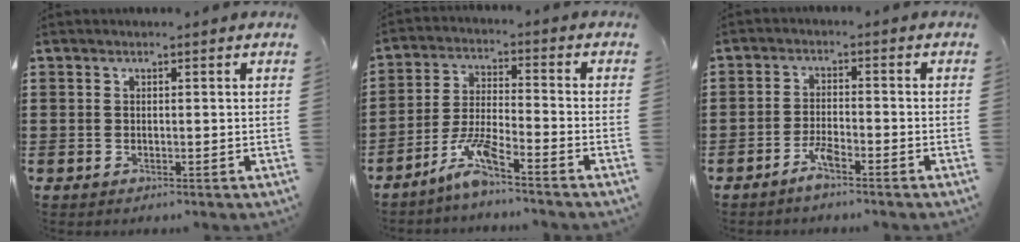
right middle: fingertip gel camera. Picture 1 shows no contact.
{"total": 6.9, "force": [-5.3, 0.5, 4.4], "torque": [-0.100, -0.012, -0.102]}
{"total": 3.1, "force": [-2.3, 0.3, 2.1], "torque": [-0.045, 0.002, -0.043]}